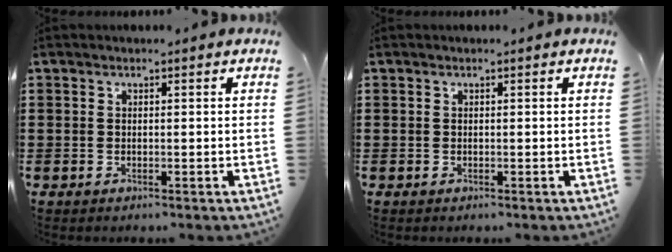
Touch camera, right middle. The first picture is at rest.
{"total": 0.0}